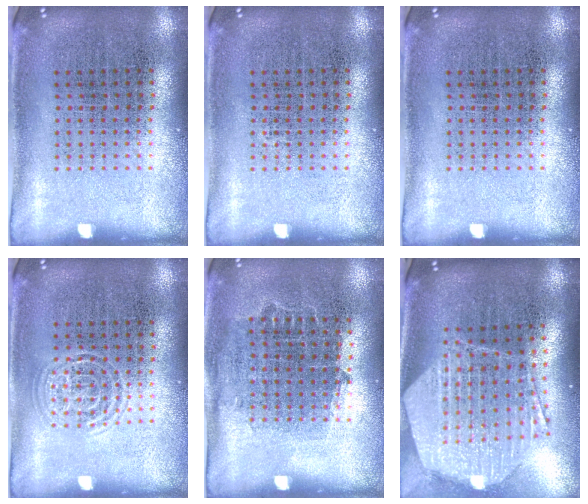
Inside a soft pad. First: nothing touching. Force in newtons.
{"total": 0.0}
{"total": 0.0}
{"total": 1.5, "press": 1.5, "slide": 0.3}
{"total": 0.8, "press": 0.7, "slide": 0.4}
{"total": 2.5, "press": 2.1, "slide": 1.4}